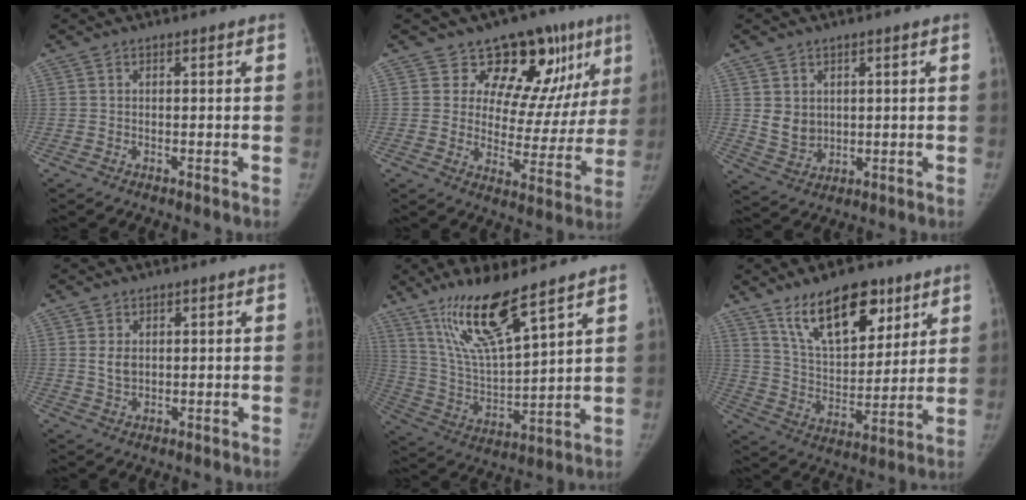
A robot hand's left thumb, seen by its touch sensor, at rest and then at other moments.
{"total": 16.3, "force": [9.9, 9.2, 9.0], "torque": [-0.042, -0.046, 0.131]}
{"total": 5.4, "force": [1.4, 4.6, 2.5], "torque": [-0.026, -0.017, 0.041]}
{"total": 3.0, "force": [0.8, 2.2, 1.9], "torque": [-0.023, -0.009, 0.022]}
{"total": 16.3, "force": [11.2, 3.1, 11.5], "torque": [-0.204, -0.061, 0.227]}
{"total": 17.8, "force": [10.9, 8.6, 11.0], "torque": [-0.129, -0.057, 0.195]}